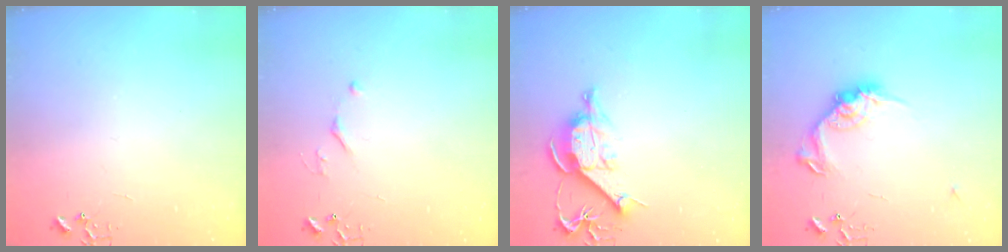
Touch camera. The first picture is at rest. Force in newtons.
{"total": 3.9, "press": 3.9, "slide": 0.5}
{"total": 10.0, "press": 10.0, "slide": 0.7}
{"total": 13.3, "press": 13.3, "slide": 0.1}